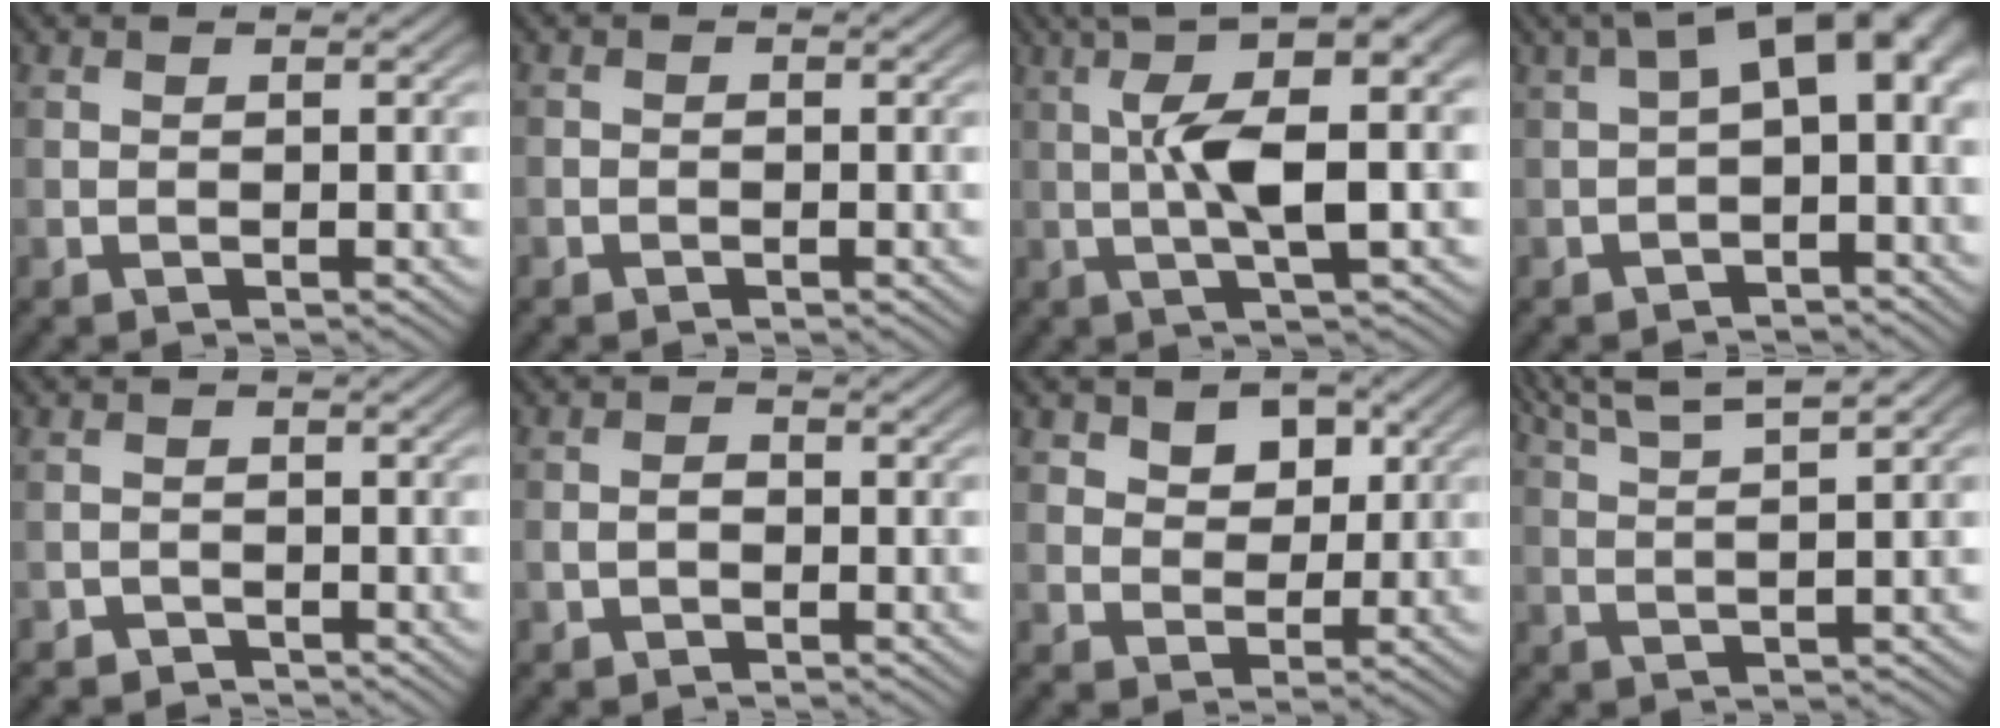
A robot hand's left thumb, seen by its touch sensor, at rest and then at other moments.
{"total": 0.7, "force": [-0.5, 0.5, 0.0], "torque": [0.001, -0.002, -0.011]}
{"total": 10.9, "force": [1.6, 2.6, 10.4], "torque": [-0.181, 0.018, 0.024]}
{"total": 9.0, "force": [0.1, 4.0, 8.0], "torque": [-0.111, 0.022, -0.008]}
{"total": 1.8, "force": [-1.5, 1.1, -0.1], "torque": [0.011, 0.003, -0.034]}
{"total": 1.8, "force": [-0.8, 1.2, 1.0], "torque": [-0.019, 0.003, -0.019]}
{"total": 6.6, "force": [3.0, 5.0, 3.1], "torque": [-0.075, -0.007, 0.058]}
{"total": 8.1, "force": [5.6, 1.3, 5.7], "torque": [-0.095, 0.022, 0.079]}